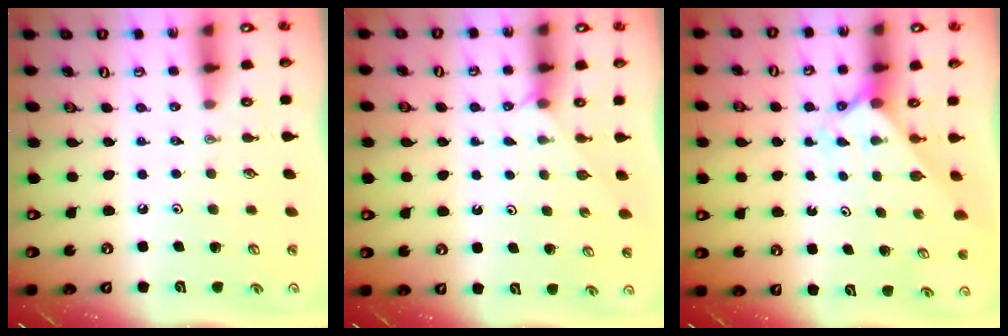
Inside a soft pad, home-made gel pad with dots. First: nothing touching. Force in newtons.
{"total": 1.8, "press": 1.7, "slide": 0.4}
{"total": 1.9, "press": 1.9, "slide": 0.2}